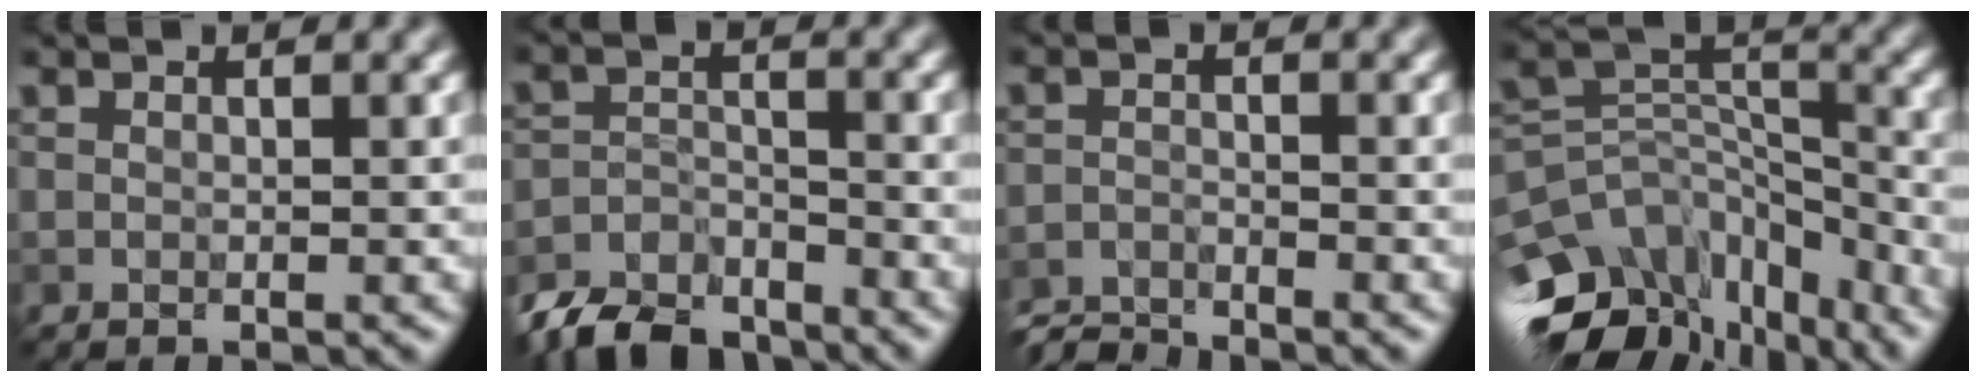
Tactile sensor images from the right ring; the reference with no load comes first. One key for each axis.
{"total": 6.6, "fx": -6.3, "fy": 1.8, "fz": 1.0, "tx": -0.015, "ty": -0.007, "tz": -0.113}
{"total": 3.8, "fx": -3.8, "fy": 0.1, "fz": -0.2, "tx": 0.007, "ty": -0.005, "tz": -0.068}
{"total": 11.8, "fx": -8.3, "fy": 6.9, "fz": 4.8, "tx": -0.099, "ty": 0.024, "tz": -0.123}